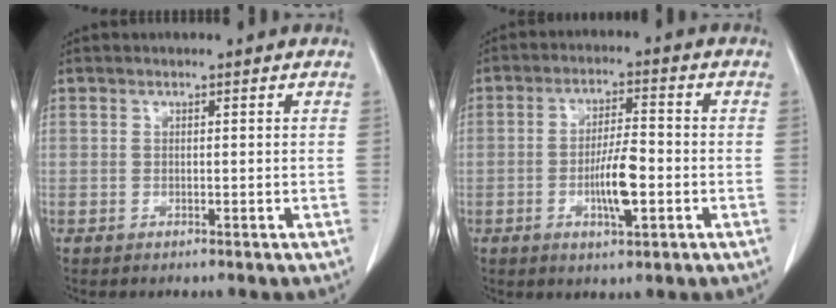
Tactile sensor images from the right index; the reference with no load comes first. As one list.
[{"total": 6.9, "force": [-1.9, 1.4, 6.5], "torque": [-0.122, 0.000, -0.033]}]